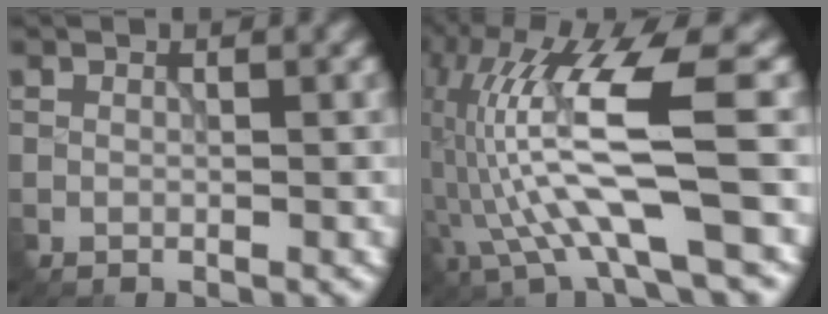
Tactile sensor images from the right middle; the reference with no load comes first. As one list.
[{"total": 9.6, "force": [-1.6, 1.5, 9.3], "torque": [-0.191, 0.013, -0.030]}]